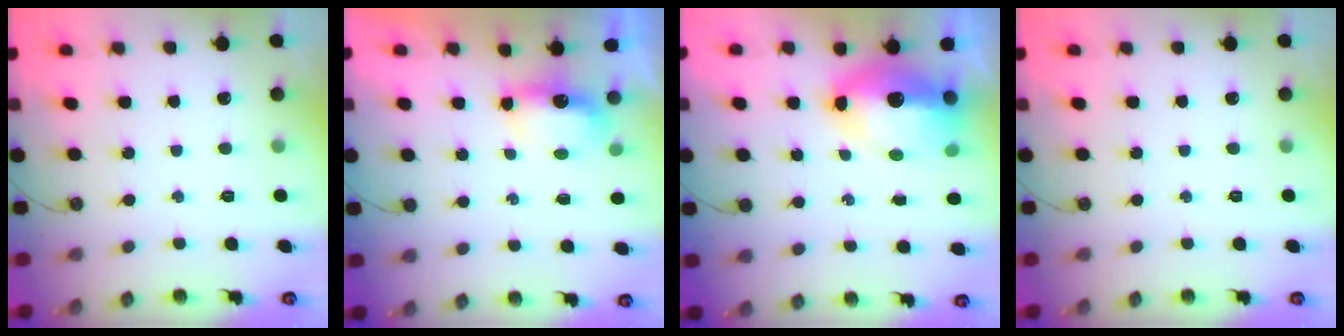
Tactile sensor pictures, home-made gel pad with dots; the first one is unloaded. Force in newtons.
{"total": 4.9, "press": 4.8, "slide": 0.6}
{"total": 15.3, "press": 15.2, "slide": 1.7}
{"total": 0.0}